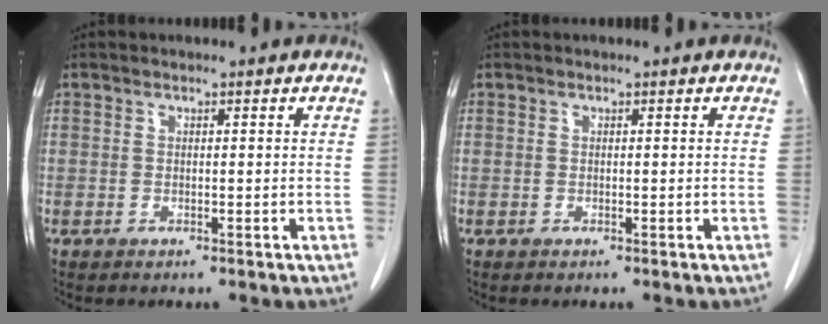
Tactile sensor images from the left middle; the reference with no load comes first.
{"total": 0.0}